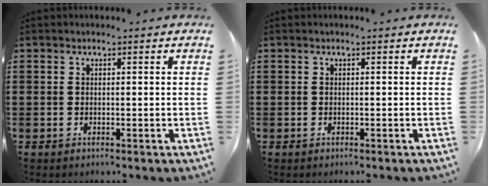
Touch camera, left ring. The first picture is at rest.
{"total": 0.0}